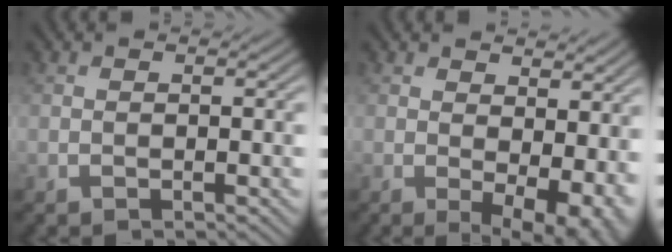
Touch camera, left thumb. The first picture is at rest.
{"total": 7.9, "force": [1.0, 4.2, 6.7], "torque": [-0.090, -0.011, 0.027]}